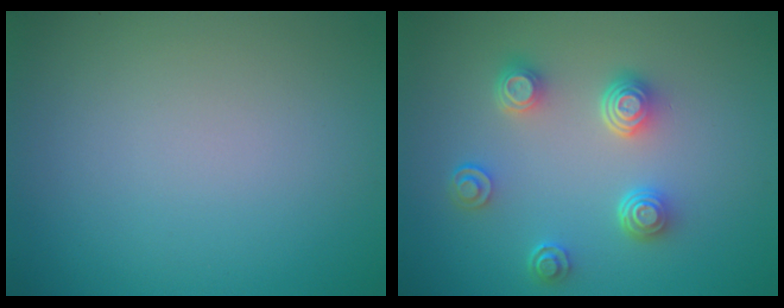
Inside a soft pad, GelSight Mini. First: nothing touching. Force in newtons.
{"total": 4.1, "press": 3.2, "slide": 2.6}